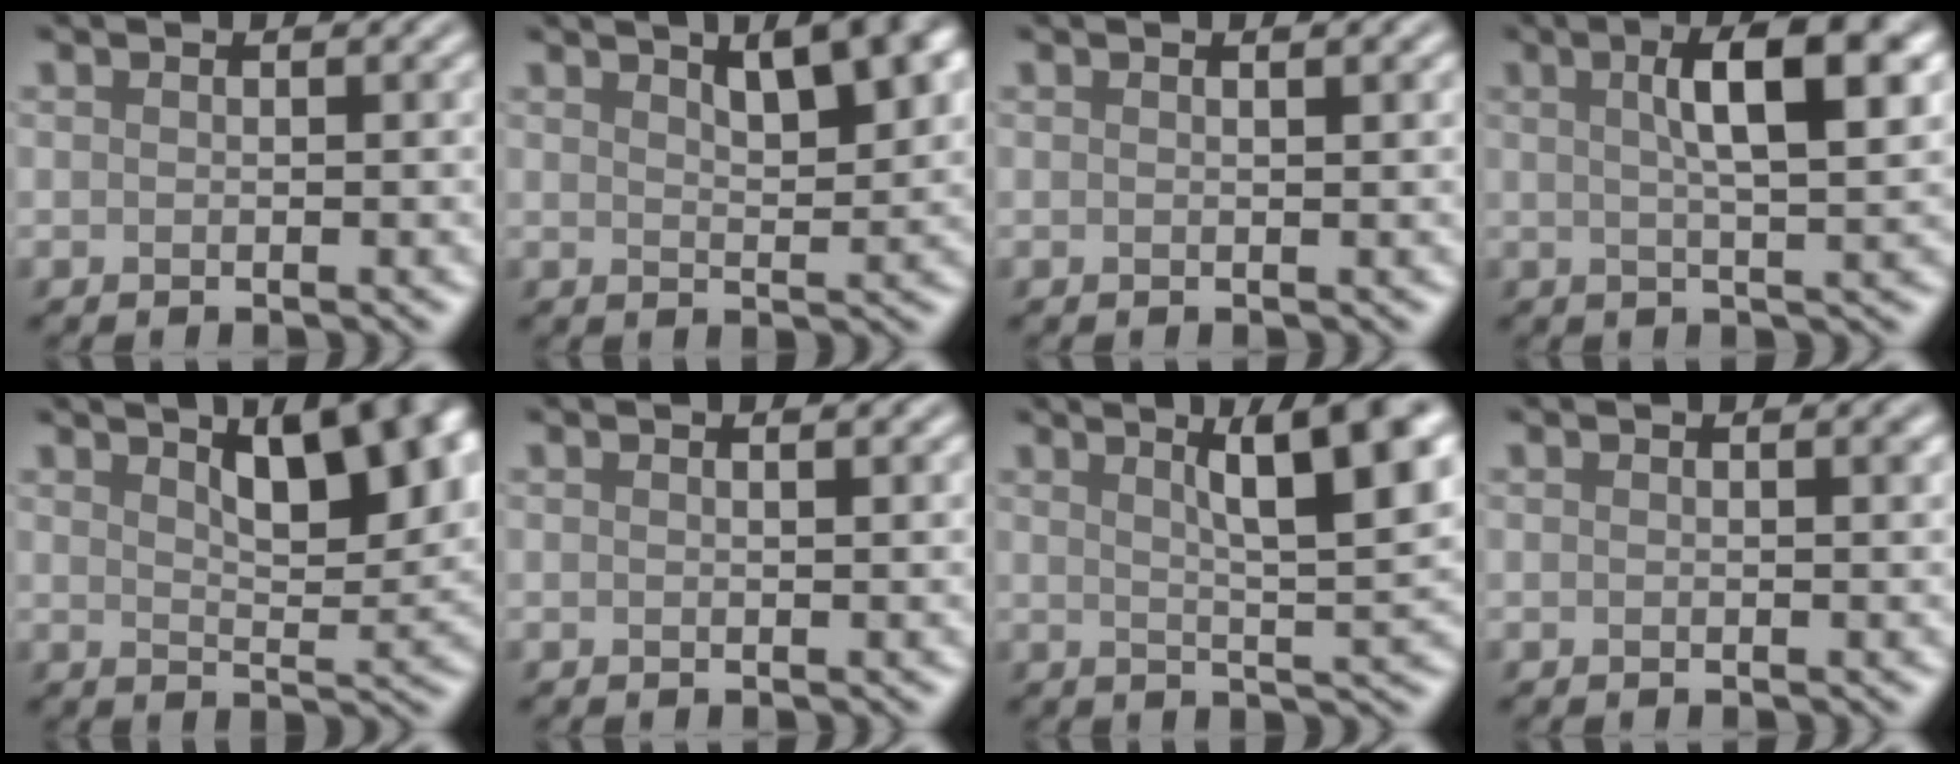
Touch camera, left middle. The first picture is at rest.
{"total": 6.4, "force": [3.6, 2.2, 4.9], "torque": [-0.044, 0.026, 0.040]}
{"total": 1.9, "force": [1.0, 0.9, 1.4], "torque": [-0.001, 0.001, -0.009]}
{"total": 7.0, "force": [1.9, 1.8, 6.5], "torque": [-0.081, 0.011, 0.030]}
{"total": 9.1, "force": [4.3, 3.3, 7.3], "torque": [-0.081, 0.019, 0.061]}
{"total": 1.6, "force": [0.8, 0.7, 1.2], "torque": [0.000, -0.001, -0.007]}
{"total": 8.5, "force": [3.5, 1.9, 7.5], "torque": [-0.076, 0.020, 0.050]}
{"total": 1.6, "force": [0.7, 0.7, 1.3], "torque": [-0.003, 0.004, -0.002]}